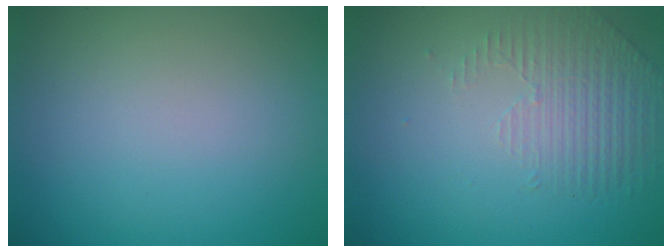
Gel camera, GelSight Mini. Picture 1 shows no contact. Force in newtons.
{"total": 1.5, "press": 0.9, "slide": 1.2}